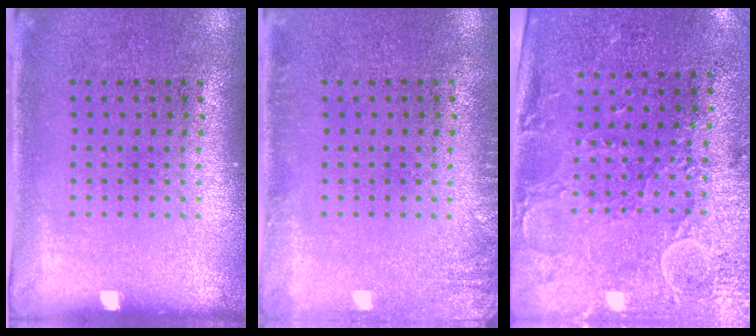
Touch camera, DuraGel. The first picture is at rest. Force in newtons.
{"total": 1.4, "press": 1.4, "slide": 0.3}
{"total": 2.9, "press": 2.5, "slide": 1.6}